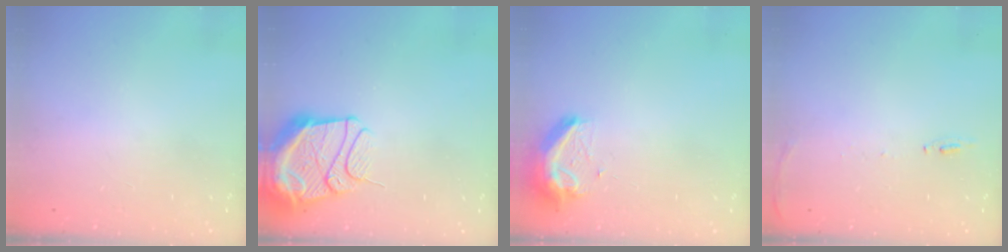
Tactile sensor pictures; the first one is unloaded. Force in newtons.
{"total": 14.8, "press": 14.7, "slide": 1.7}
{"total": 10.1, "press": 10.1, "slide": 0.9}
{"total": 6.1, "press": 6.0, "slide": 0.9}